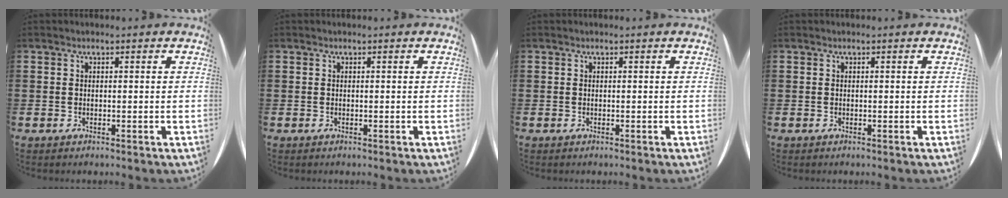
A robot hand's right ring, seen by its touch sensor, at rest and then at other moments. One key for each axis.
{"total": 0.0}
{"total": 0.0}
{"total": 0.0}